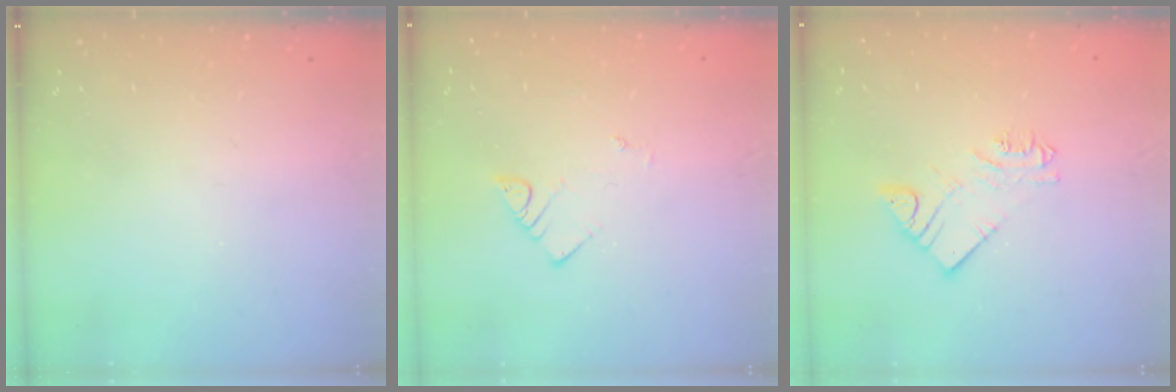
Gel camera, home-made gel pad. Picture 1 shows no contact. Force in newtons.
{"total": 2.8, "press": 2.8, "slide": 0.2}
{"total": 6.2, "press": 6.2, "slide": 0.4}